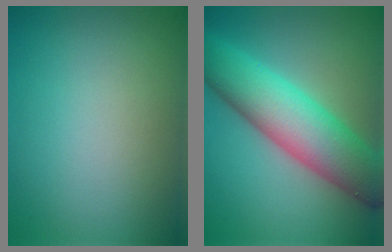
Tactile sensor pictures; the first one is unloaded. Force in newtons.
{"total": 9.5, "press": 9.5, "slide": 0.3}